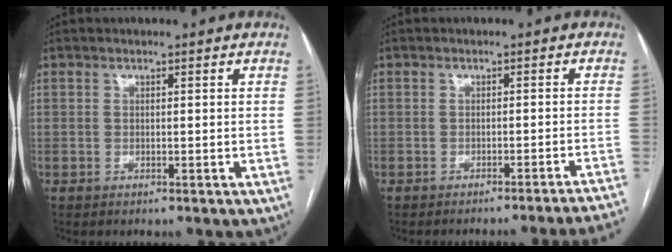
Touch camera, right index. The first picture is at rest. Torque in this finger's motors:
{"motor_torque": [0.37, -0.57, 0.17, 0.07]}